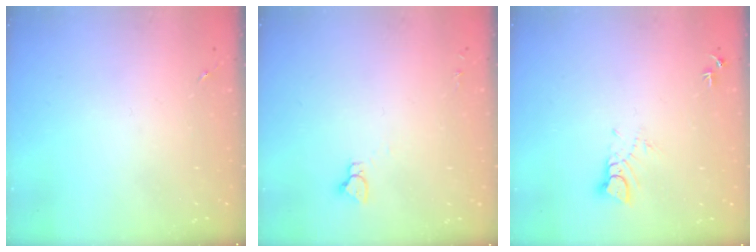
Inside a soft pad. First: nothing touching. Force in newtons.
{"total": 2.9, "press": 2.9, "slide": 0.2}
{"total": 4.3, "press": 4.3, "slide": 0.4}